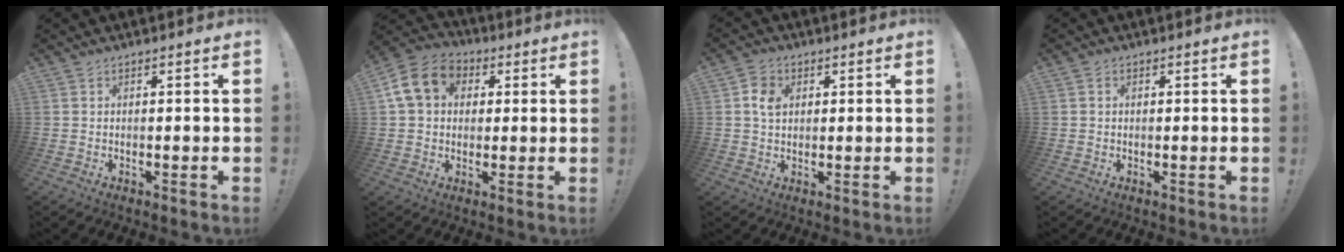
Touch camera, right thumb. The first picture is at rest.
{"total": 14.0, "force": [4.0, 11.3, 7.3], "torque": [-0.115, 0.002, 0.083]}
{"total": 5.2, "force": [1.1, 4.1, 3.0], "torque": [-0.040, 0.003, 0.019]}
{"total": 0.6, "force": [0.0, 0.5, 0.1], "torque": [-0.006, 0.005, 0.000]}